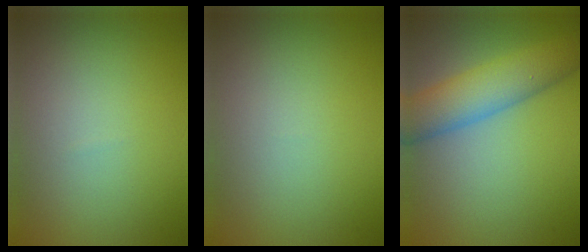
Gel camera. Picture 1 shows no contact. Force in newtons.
{"total": 0.0}
{"total": 6.2, "press": 6.2, "slide": 0.3}